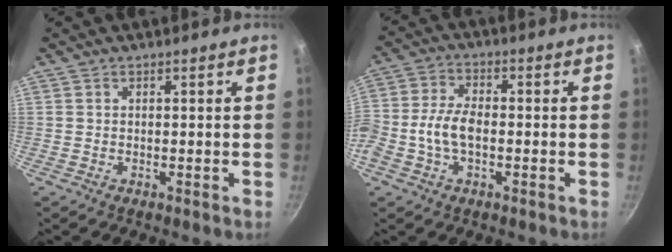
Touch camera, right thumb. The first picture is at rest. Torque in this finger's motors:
{"motor_torque": [0.04, 0.17, 0.42, 0.35, 0.07]}